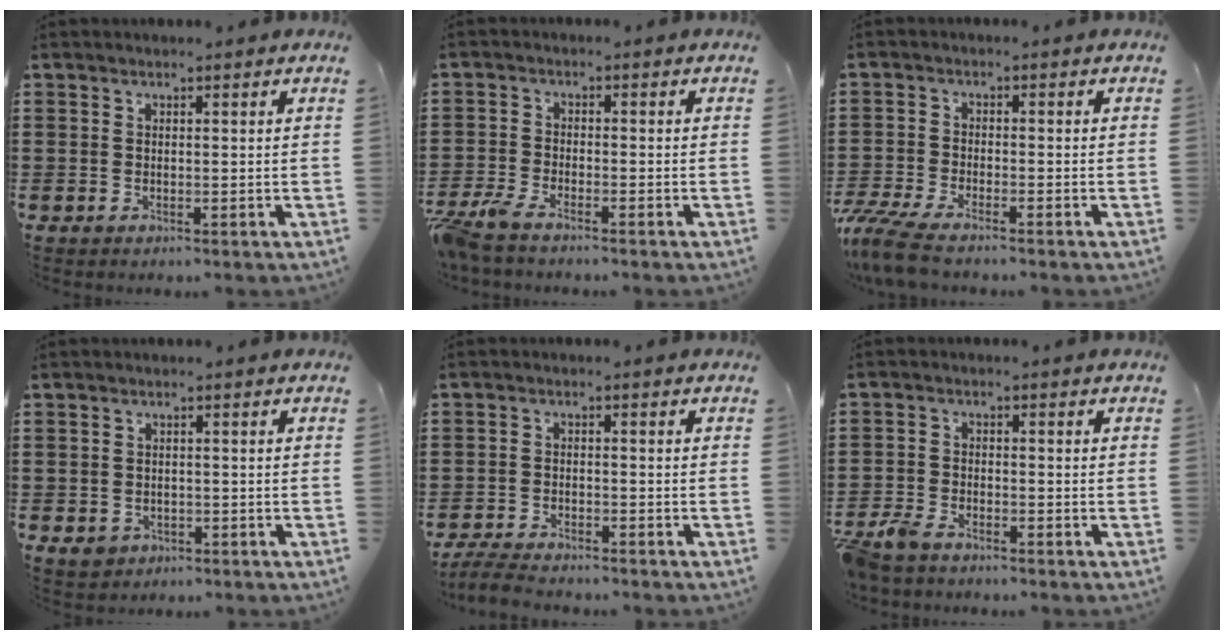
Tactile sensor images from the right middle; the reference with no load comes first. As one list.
[{"total": 3.7, "force": [-3.4, 0.3, 1.6], "torque": [-0.054, -0.011, -0.074]}, {"total": 5.4, "force": [-4.7, 0.6, 2.5], "torque": [-0.074, -0.017, -0.098]}, {"total": 1.7, "force": [-1.0, 1.3, 0.5], "torque": [-0.016, -0.003, -0.022]}, {"total": 4.1, "force": [-4.0, 0.4, 0.9], "torque": [-0.029, -0.004, -0.083]}, {"total": 3.7, "force": [-3.5, 0.9, 0.9], "torque": [-0.045, -0.005, -0.080]}]